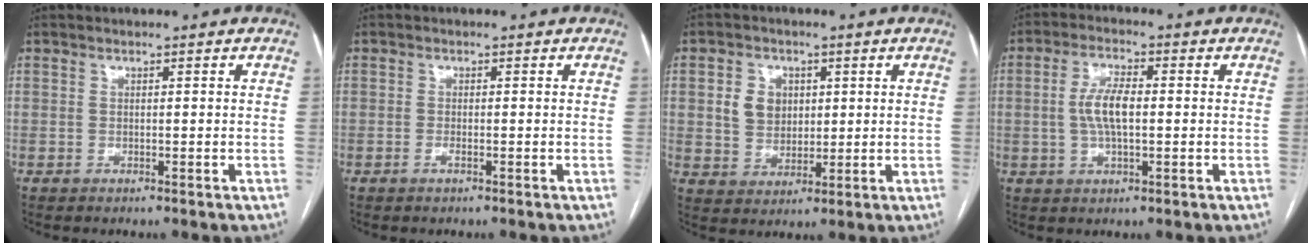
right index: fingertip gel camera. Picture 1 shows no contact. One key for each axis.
{"total": 1.0, "fx": -0.5, "fy": 0.2, "fz": 0.9, "tx": -0.019, "ty": -0.001, "tz": -0.008}
{"total": 6.2, "fx": 1.6, "fy": 5.1, "fz": 3.2, "tx": -0.062, "ty": 0.012, "tz": 0.039}
{"total": 6.1, "fx": -0.1, "fy": 2.0, "fz": 5.8, "tx": -0.120, "ty": 0.008, "tz": -0.002}